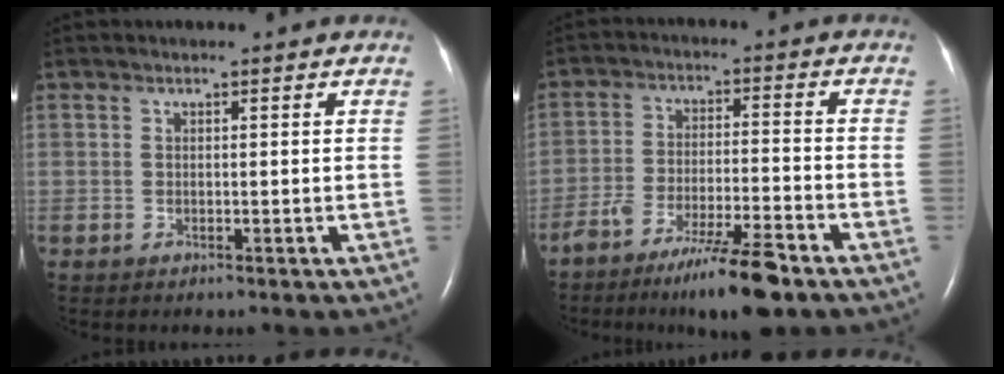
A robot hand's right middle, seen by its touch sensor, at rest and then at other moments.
{"total": 10.1, "force": [-7.3, 0.8, 7.0], "torque": [-0.124, -0.018, -0.126]}